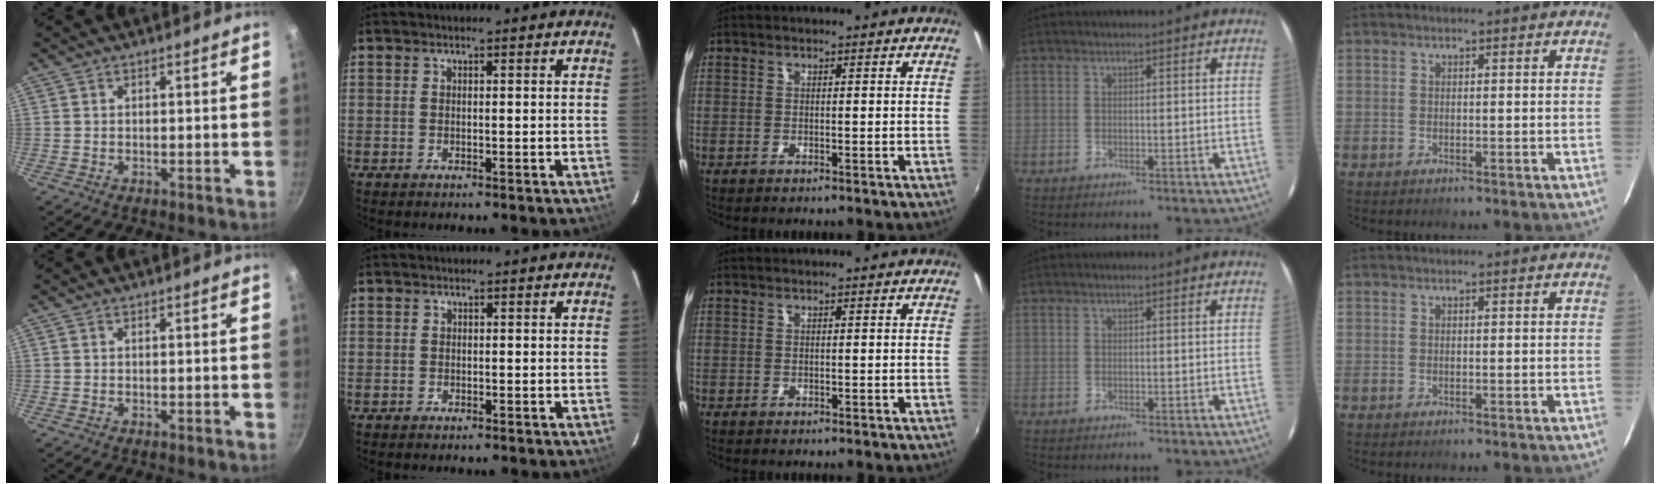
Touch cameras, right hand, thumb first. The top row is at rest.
{"index": {"total": 0.6, "force": [-0.3, 0.6, -0.1], "torque": [-0.001, 0.002, -0.005]}}